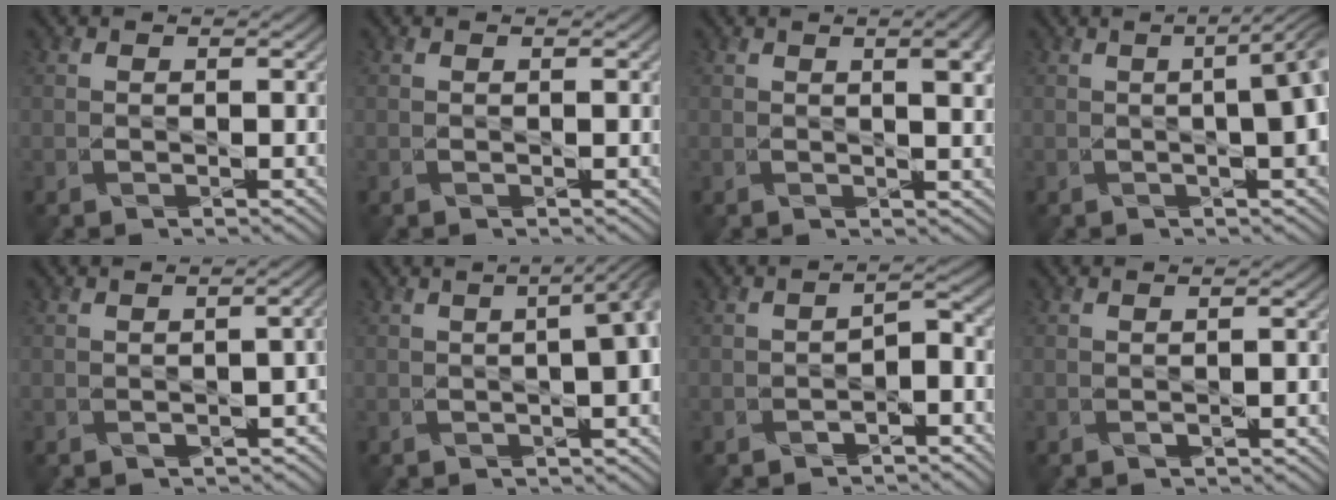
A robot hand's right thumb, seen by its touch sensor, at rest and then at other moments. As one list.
[{"total": 0.0}, {"total": 4.7, "force": [1.5, 1.3, 4.3], "torque": [-0.055, 0.006, 0.023]}, {"total": 8.6, "force": [-0.1, 2.7, 8.1], "torque": [-0.064, 0.018, -0.023]}, {"total": 3.5, "force": [-1.4, 1.5, 2.8], "torque": [-0.033, -0.009, -0.013]}, {"total": 7.9, "force": [0.1, 3.2, 7.2], "torque": [-0.057, 0.025, -0.021]}, {"total": 3.9, "force": [-2.8, 1.6, 2.2], "torque": [-0.027, -0.004, -0.050]}, {"total": 1.4, "force": [-0.9, 0.4, 1.0], "torque": [-0.019, -0.005, -0.010]}]